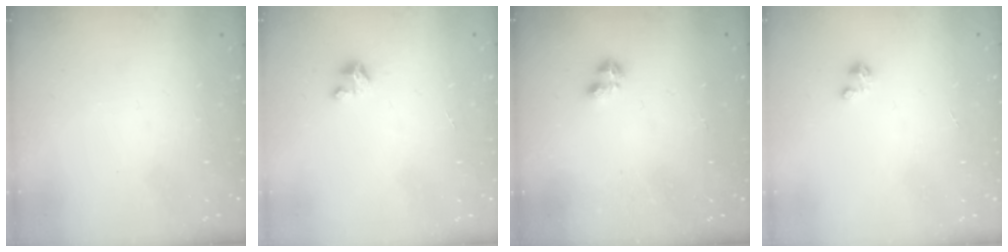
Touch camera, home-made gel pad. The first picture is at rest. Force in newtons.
{"total": 3.2, "press": 3.2, "slide": 0.3}
{"total": 2.2, "press": 2.2, "slide": 0.4}
{"total": 1.2, "press": 1.1, "slide": 0.1}